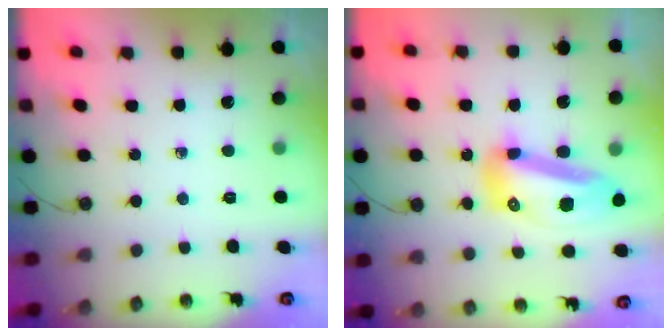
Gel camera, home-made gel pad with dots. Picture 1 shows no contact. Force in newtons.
{"total": 16.1, "press": 16.0, "slide": 1.7}